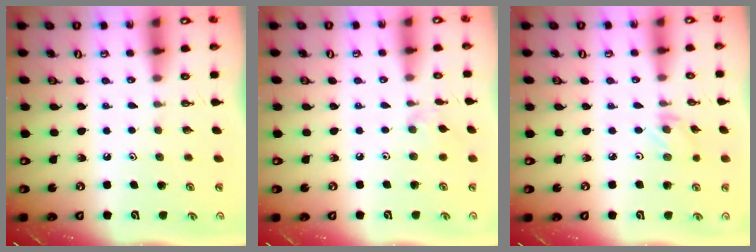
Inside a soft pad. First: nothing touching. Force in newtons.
{"total": 2.8, "press": 2.7, "slide": 0.4}
{"total": 0.9, "press": 0.9, "slide": 0.2}